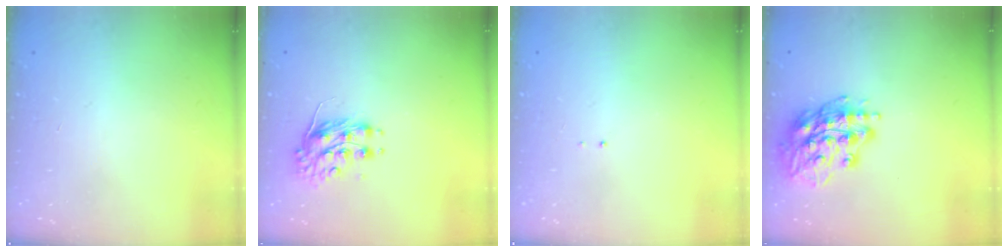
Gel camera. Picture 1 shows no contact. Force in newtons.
{"total": 8.0, "press": 8.0, "slide": 0.4}
{"total": 0.7, "press": 0.7, "slide": 0.1}
{"total": 16.0, "press": 16.0, "slide": 1.4}